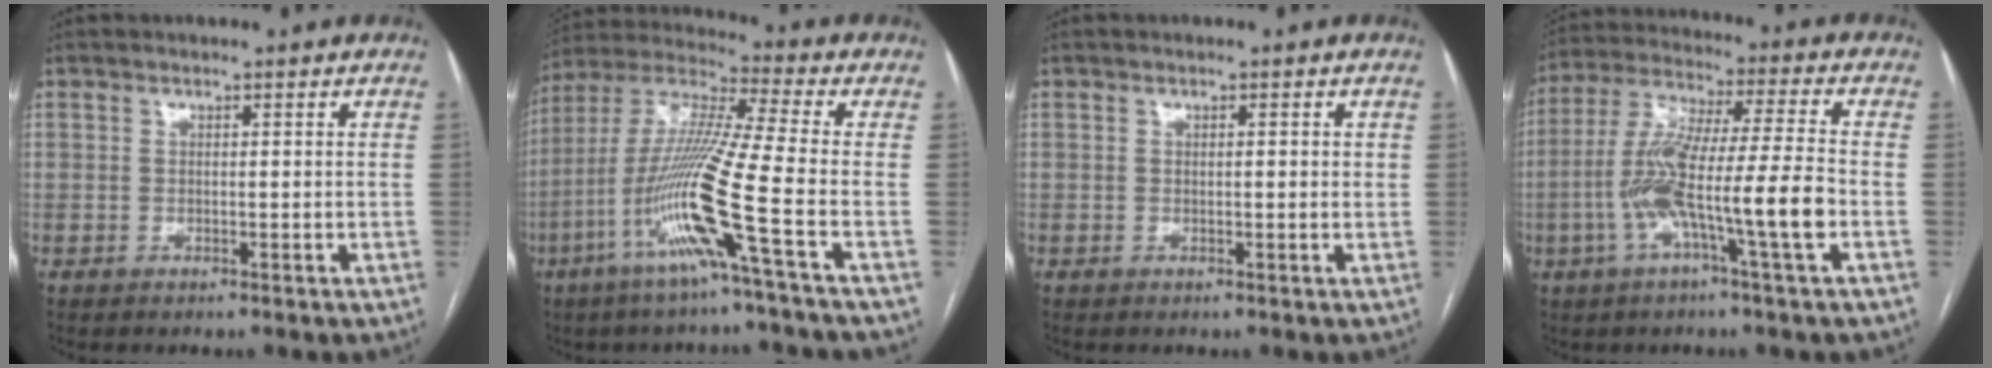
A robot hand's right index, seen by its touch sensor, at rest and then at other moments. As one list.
[{"total": 15.7, "force": [-6.1, -1.7, 14.3], "torque": [-0.296, -0.014, -0.125]}, {"total": 1.1, "force": [0.2, 0.3, 1.0], "torque": [-0.016, 0.002, 0.002]}, {"total": 14.0, "force": [-4.1, -0.2, 13.4], "torque": [-0.266, 0.007, -0.082]}]